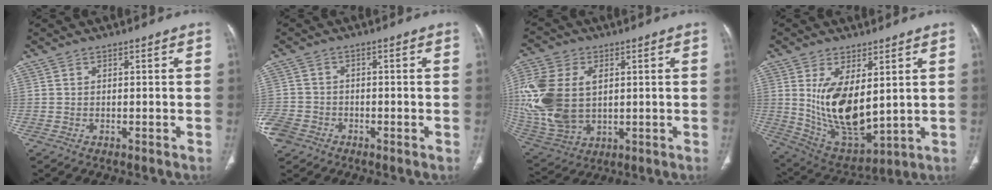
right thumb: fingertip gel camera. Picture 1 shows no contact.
{"total": 6.1, "force": [-3.3, 4.8, 2.0], "torque": [-0.050, 0.017, -0.060]}
{"total": 19.5, "force": [2.2, 13.1, 14.3], "torque": [-0.332, -0.007, 0.056]}
{"total": 15.2, "force": [2.6, 7.5, 12.9], "torque": [-0.219, -0.029, 0.075]}